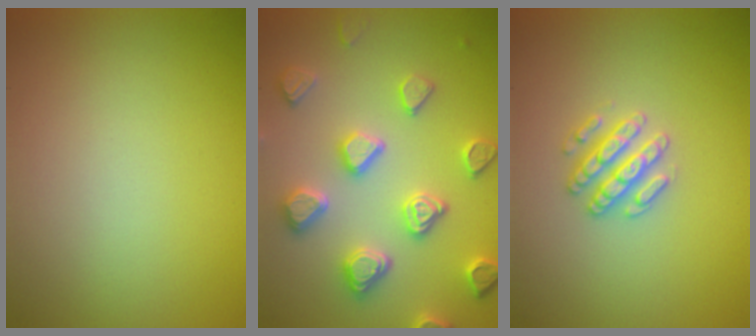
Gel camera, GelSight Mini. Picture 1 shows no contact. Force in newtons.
{"total": 4.6, "press": 4.5, "slide": 1.0}
{"total": 2.6, "press": 2.6, "slide": 0.3}